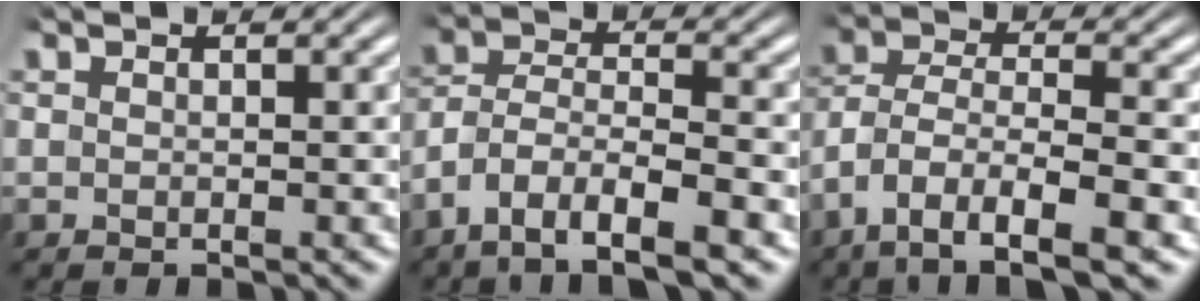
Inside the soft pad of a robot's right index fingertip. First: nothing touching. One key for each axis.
{"total": 7.6, "fx": -3.6, "fy": 4.9, "fz": 4.6, "tx": -0.103, "ty": -0.034, "tz": -0.055}
{"total": 7.9, "fx": -3.4, "fy": 4.6, "fz": 5.5, "tx": -0.122, "ty": -0.045, "tz": -0.038}